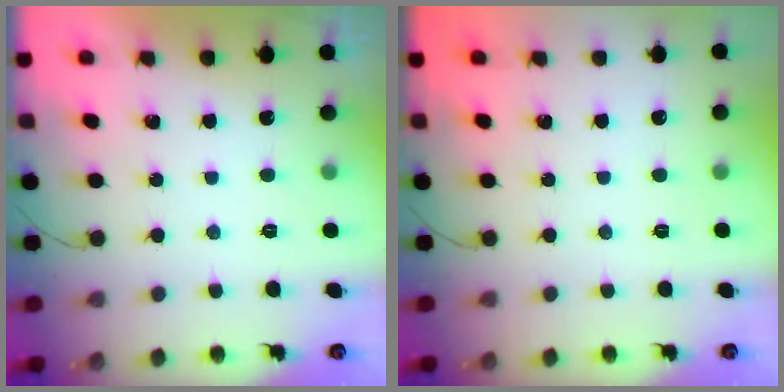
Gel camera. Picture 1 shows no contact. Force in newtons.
{"total": 0.0}